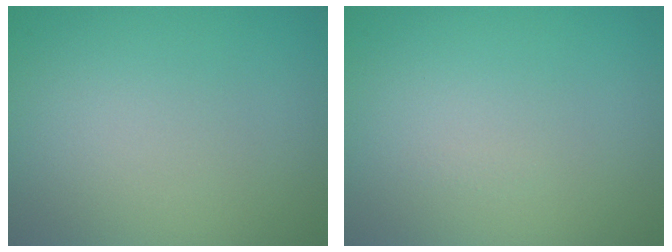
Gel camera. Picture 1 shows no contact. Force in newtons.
{"total": 0.0}